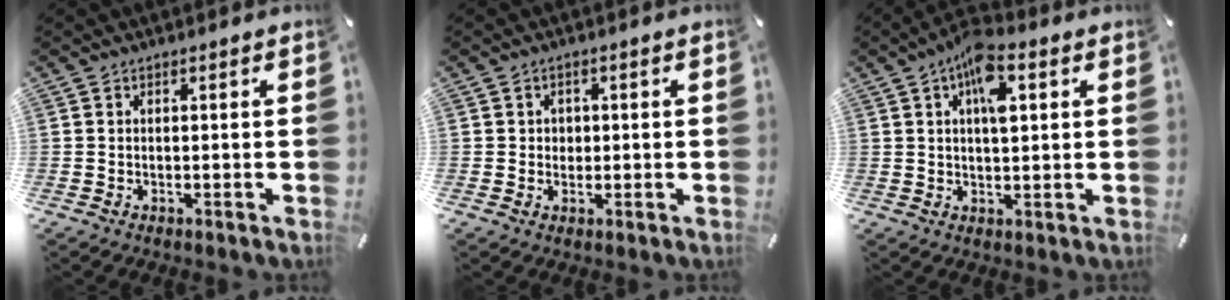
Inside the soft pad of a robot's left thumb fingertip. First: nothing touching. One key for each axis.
{"total": 2.3, "fx": -0.1, "fy": 2.3, "fz": 0.4, "tx": -0.003, "ty": 0.003, "tz": -0.006}
{"total": 8.8, "fx": 3.3, "fy": 3.8, "fz": 7.2, "tx": -0.122, "ty": 0.001, "tz": 0.053}